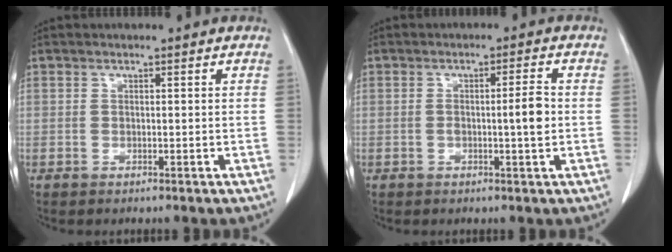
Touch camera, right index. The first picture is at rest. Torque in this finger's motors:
{"motor_torque": [0.58, 0.00, 0.11, 0.05]}